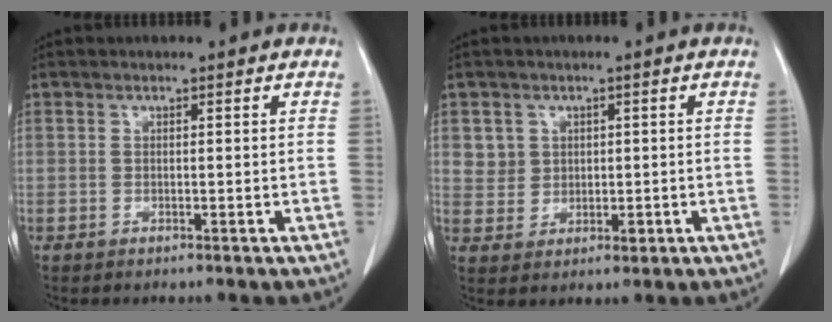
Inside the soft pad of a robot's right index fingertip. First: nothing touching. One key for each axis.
{"total": 3.9, "fx": 1.3, "fy": 3.6, "fz": 0.4, "tx": 0.001, "ty": 0.002, "tz": 0.031}